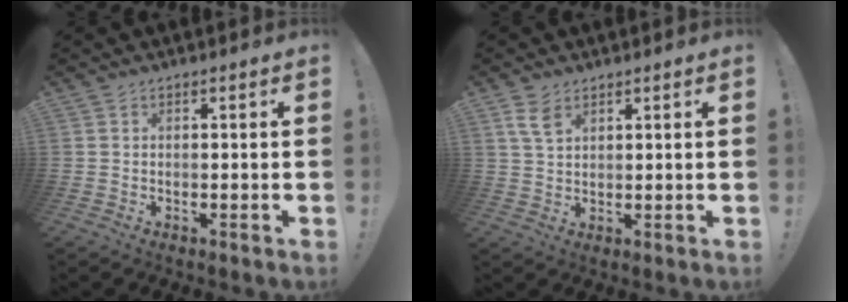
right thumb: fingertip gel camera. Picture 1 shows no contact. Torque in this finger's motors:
{"motor_torque": [0.02, 0.04, 0.29, 0.02, -0.07]}